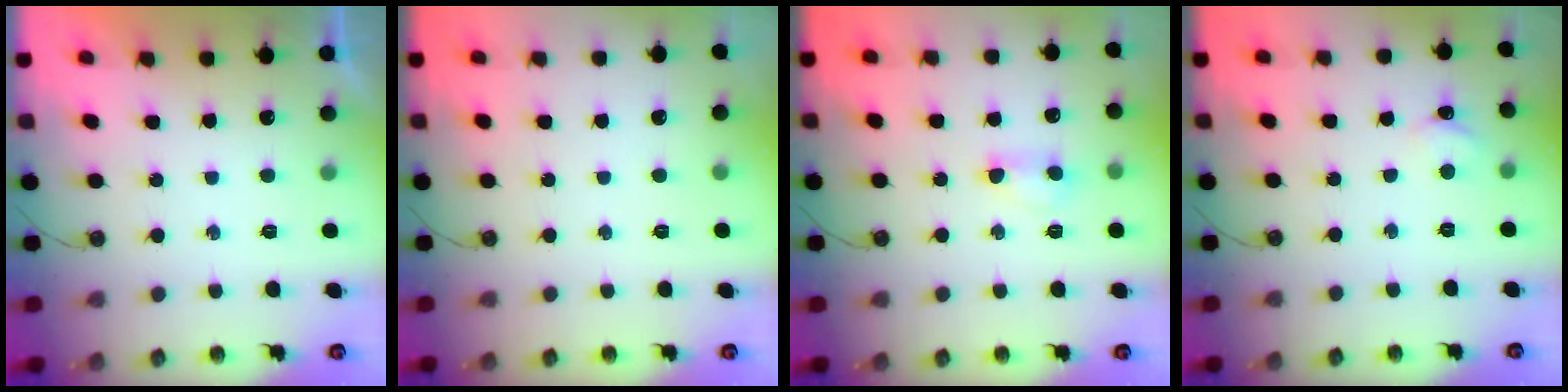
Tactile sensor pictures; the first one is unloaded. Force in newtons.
{"total": 0.0}
{"total": 6.6, "press": 6.5, "slide": 1.0}
{"total": 2.3, "press": 2.3, "slide": 0.4}